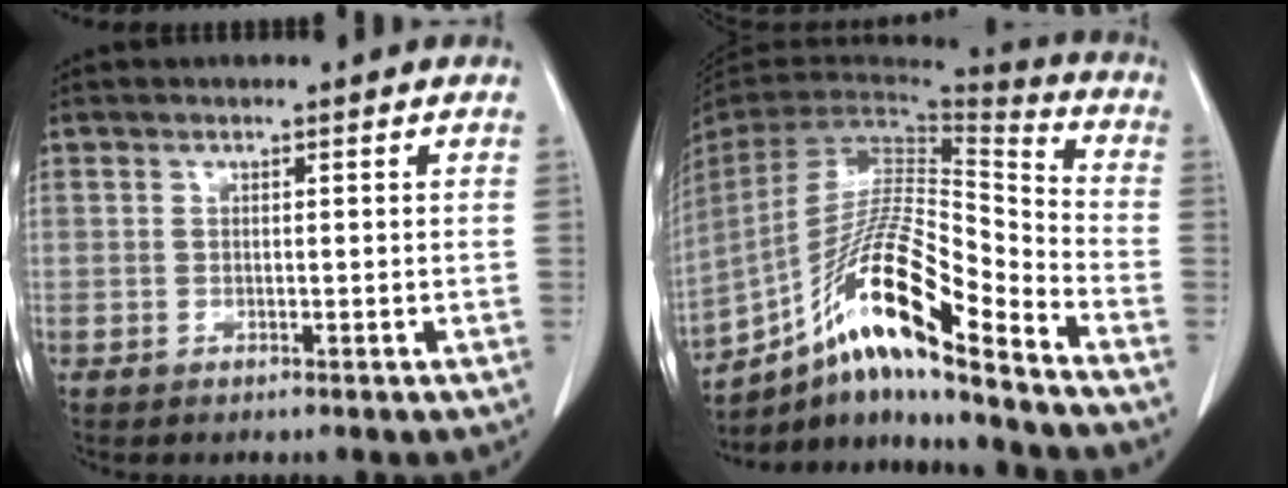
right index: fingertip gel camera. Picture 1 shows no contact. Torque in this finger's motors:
{"motor_torque": [0.91, -0.82, 0.54, 0.21]}